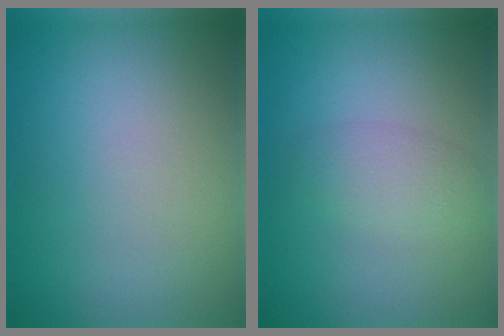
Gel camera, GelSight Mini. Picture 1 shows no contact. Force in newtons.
{"total": 2.1, "press": 2.1, "slide": 0.1}